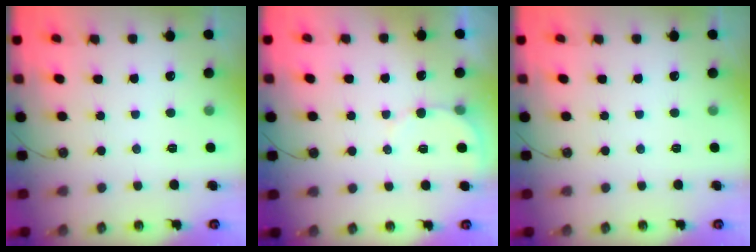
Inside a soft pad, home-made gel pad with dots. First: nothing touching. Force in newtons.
{"total": 4.4, "press": 4.4, "slide": 0.3}
{"total": 0.0}